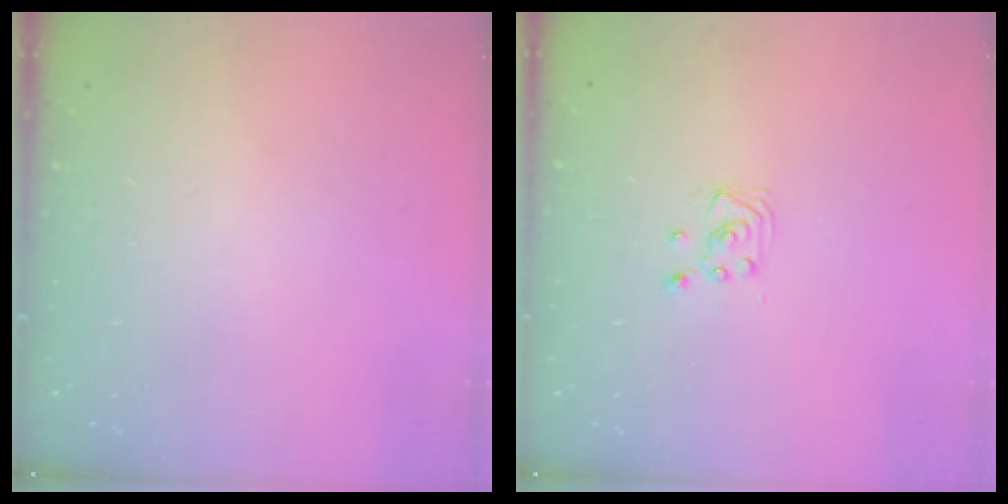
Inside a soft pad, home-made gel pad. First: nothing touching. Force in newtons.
{"total": 2.5, "press": 2.5, "slide": 0.2}